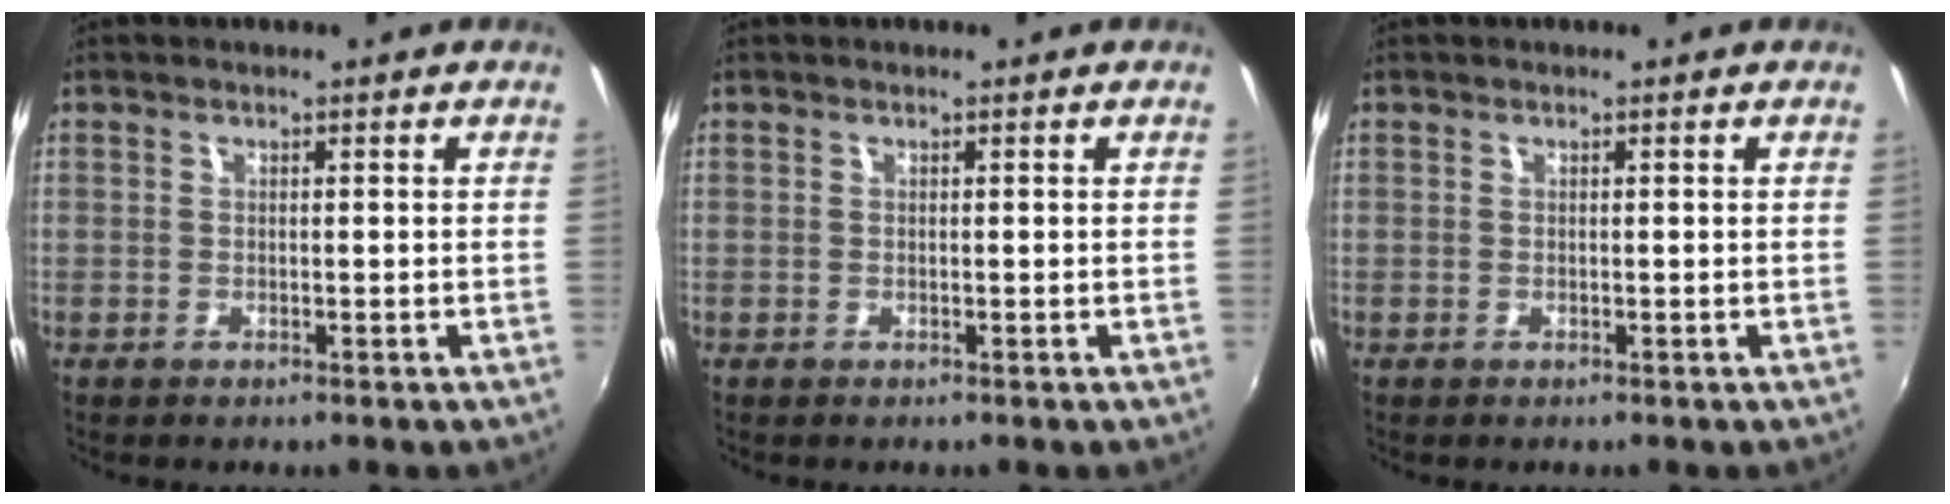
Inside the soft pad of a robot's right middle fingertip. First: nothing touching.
{"total": 0.0}
{"total": 0.0}